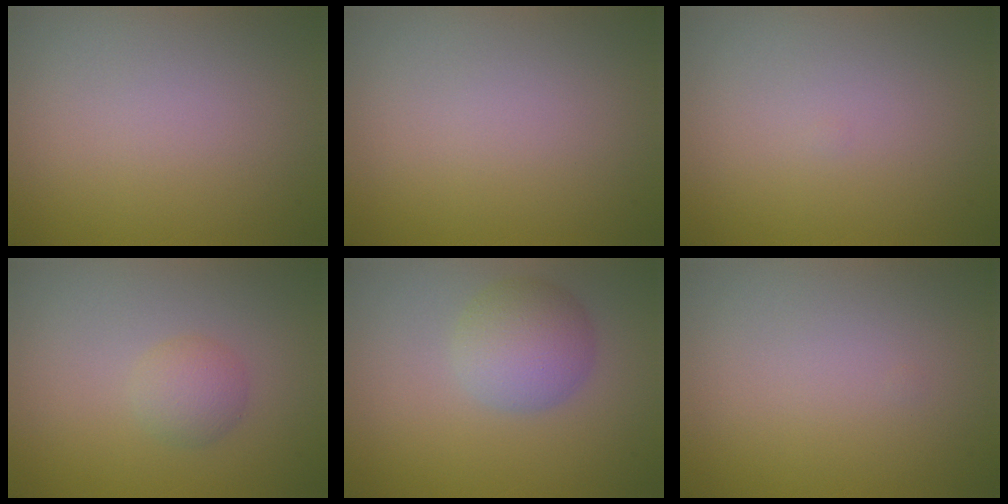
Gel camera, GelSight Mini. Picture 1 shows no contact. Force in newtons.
{"total": 0.0}
{"total": 0.0}
{"total": 2.0, "press": 2.0, "slide": 0.0}
{"total": 4.1, "press": 4.1, "slide": 0.2}
{"total": 0.0}